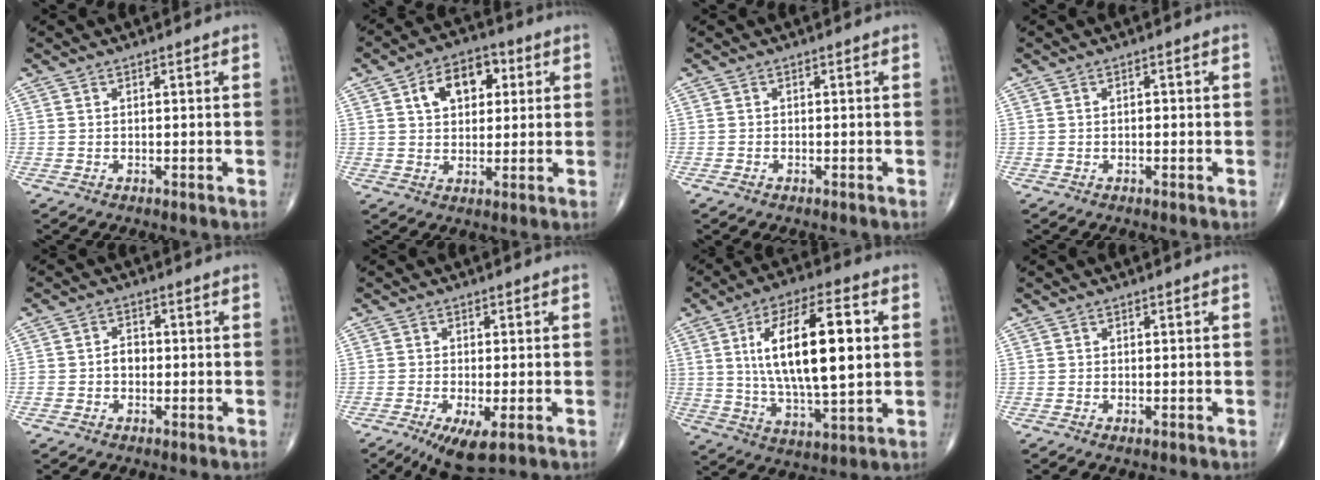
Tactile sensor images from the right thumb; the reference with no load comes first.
{"total": 10.0, "force": [3.2, 6.5, 7.0], "torque": [-0.078, 0.006, 0.045]}
{"total": 0.6, "force": [-0.4, 0.4, 0.3], "torque": [-0.006, 0.001, -0.009]}
{"total": 1.0, "force": [0.0, 0.5, 0.8], "torque": [-0.011, 0.003, -0.002]}
{"total": 3.0, "force": [-0.4, 2.4, 1.8], "torque": [-0.019, 0.011, -0.012]}
{"total": 6.9, "force": [-3.0, 1.9, 5.8], "torque": [-0.104, -0.013, -0.048]}
{"total": 20.7, "force": [3.5, 7.7, 18.8], "torque": [-0.312, 0.002, 0.061]}
{"total": 0.5, "force": [-0.2, 0.2, 0.4], "torque": [-0.005, 0.000, -0.004]}